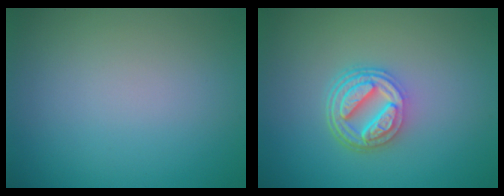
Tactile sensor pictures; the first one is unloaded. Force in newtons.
{"total": 5.0, "press": 3.7, "slide": 3.3}